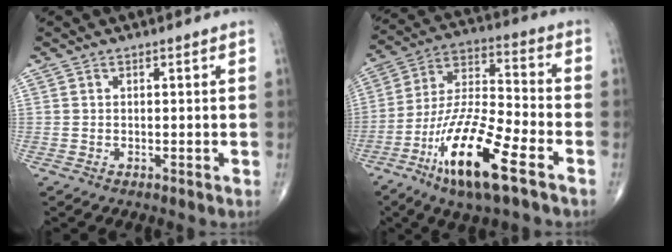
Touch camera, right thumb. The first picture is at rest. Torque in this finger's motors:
{"motor_torque": [3.13, 1.88, 1.36, -1.41, 0.53]}